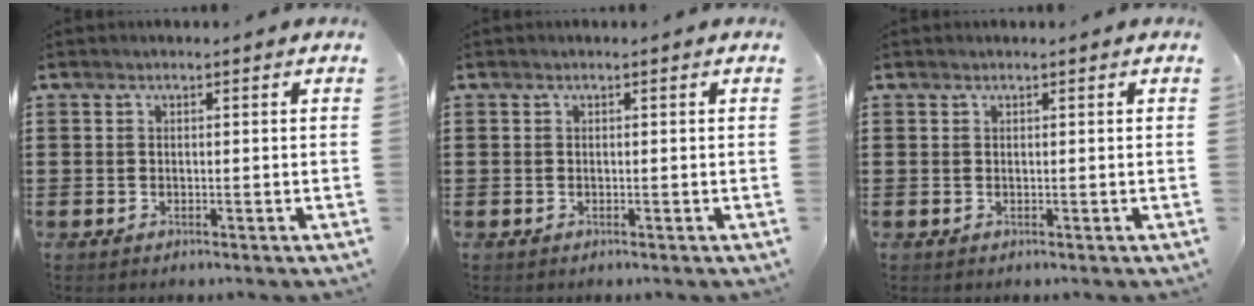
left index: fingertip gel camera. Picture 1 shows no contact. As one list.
[{"total": 0.0}, {"total": 0.0}]